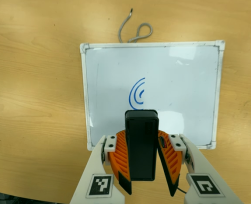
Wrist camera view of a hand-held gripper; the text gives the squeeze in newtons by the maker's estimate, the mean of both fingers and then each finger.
{"total": 10.1, "left": 9.2, "right": 10.9}